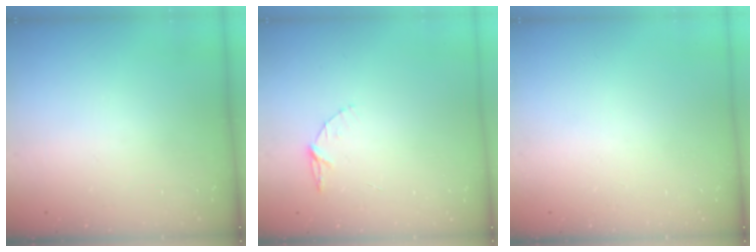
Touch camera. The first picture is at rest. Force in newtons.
{"total": 5.2, "press": 5.1, "slide": 0.5}
{"total": 0.0}